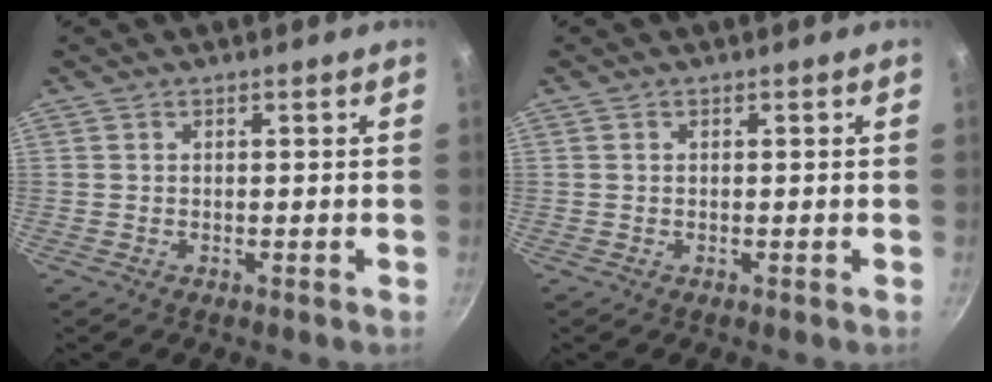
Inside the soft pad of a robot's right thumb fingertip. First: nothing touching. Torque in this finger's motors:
{"motor_torque": [0.09, 0.08, -0.14, 0.06, 0.02]}